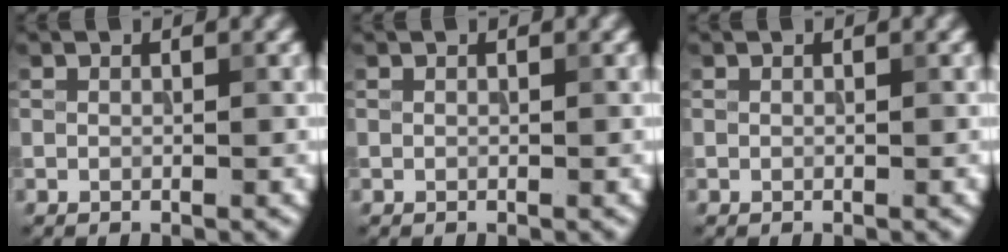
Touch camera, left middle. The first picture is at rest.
{"total": 0.0}
{"total": 0.0}